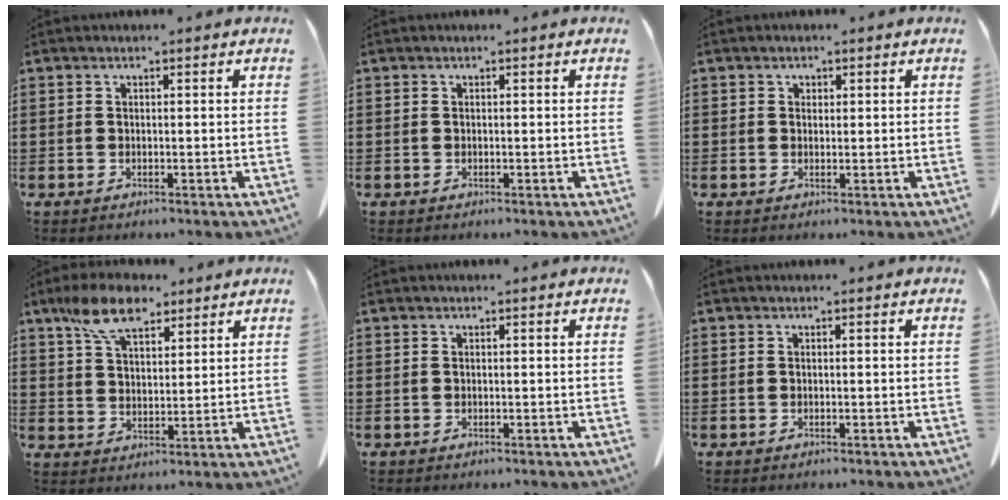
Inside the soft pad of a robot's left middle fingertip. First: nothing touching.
{"total": 0.0}
{"total": 0.9, "force": [0.6, 0.6, 0.1], "torque": [-0.004, 0.000, 0.013]}
{"total": 9.1, "force": [6.4, 3.8, 5.2], "torque": [-0.122, 0.000, 0.120]}
{"total": 0.0}
{"total": 0.0}